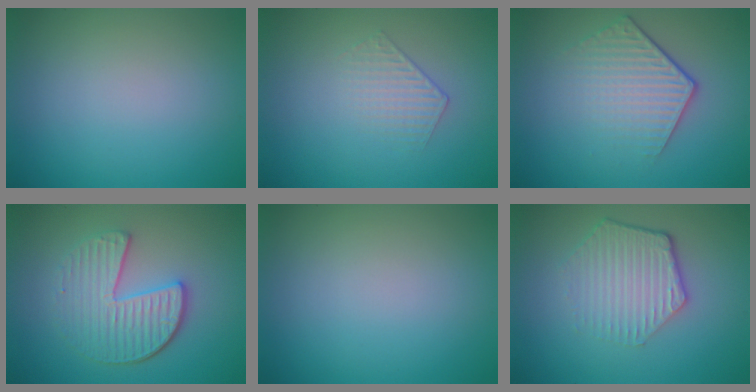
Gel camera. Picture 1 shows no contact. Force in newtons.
{"total": 1.3, "press": 0.6, "slide": 1.2}
{"total": 4.4, "press": 3.1, "slide": 3.1}
{"total": 4.6, "press": 3.8, "slide": 2.5}
{"total": 0.0}
{"total": 4.3, "press": 3.3, "slide": 2.8}